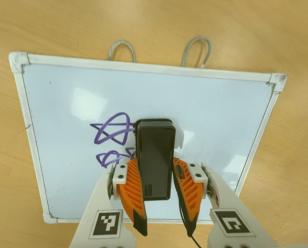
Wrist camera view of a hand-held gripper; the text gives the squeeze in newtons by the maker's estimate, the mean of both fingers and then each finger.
{"total": 9.7, "left": 9.1, "right": 10.4}